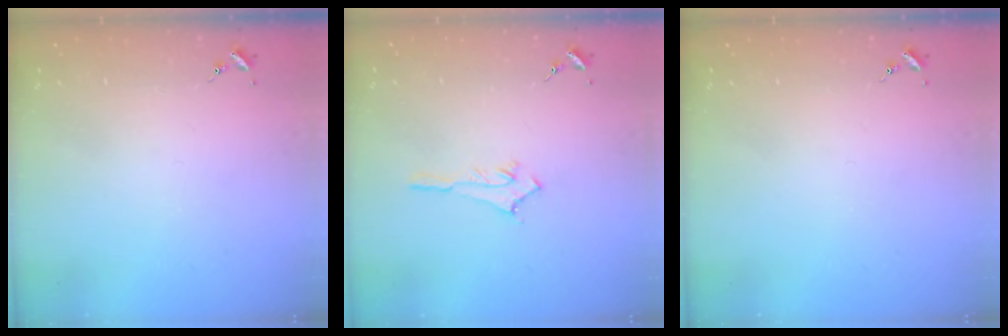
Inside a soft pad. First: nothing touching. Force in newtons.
{"total": 3.5, "press": 3.5, "slide": 0.4}
{"total": 0.0}